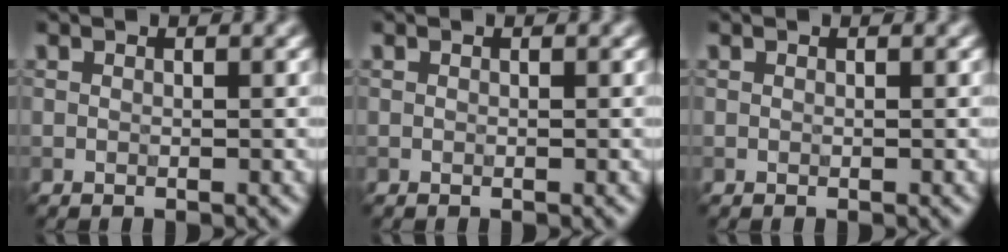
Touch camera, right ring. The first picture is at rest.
{"total": 0.0}
{"total": 0.0}